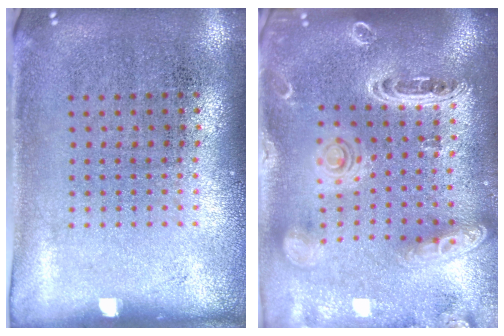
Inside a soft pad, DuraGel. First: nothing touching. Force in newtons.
{"total": 2.6, "press": 2.3, "slide": 1.1}